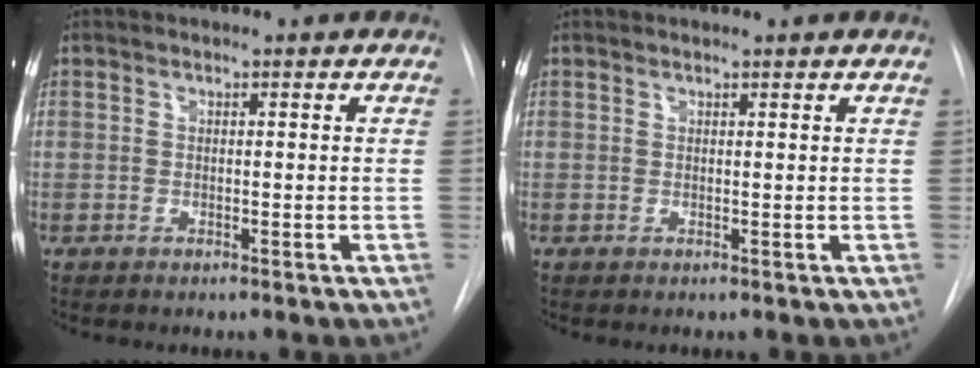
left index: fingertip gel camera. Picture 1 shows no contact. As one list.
[{"total": 1.0, "force": [0.9, -0.2, 0.2], "torque": [-0.008, 0.003, 0.020]}]